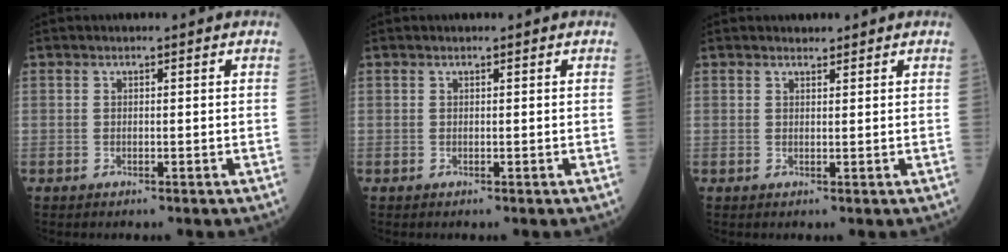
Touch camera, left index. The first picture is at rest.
{"total": 0.0}
{"total": 1.1, "force": [1.0, 0.3, 0.1], "torque": [-0.010, 0.002, 0.016]}